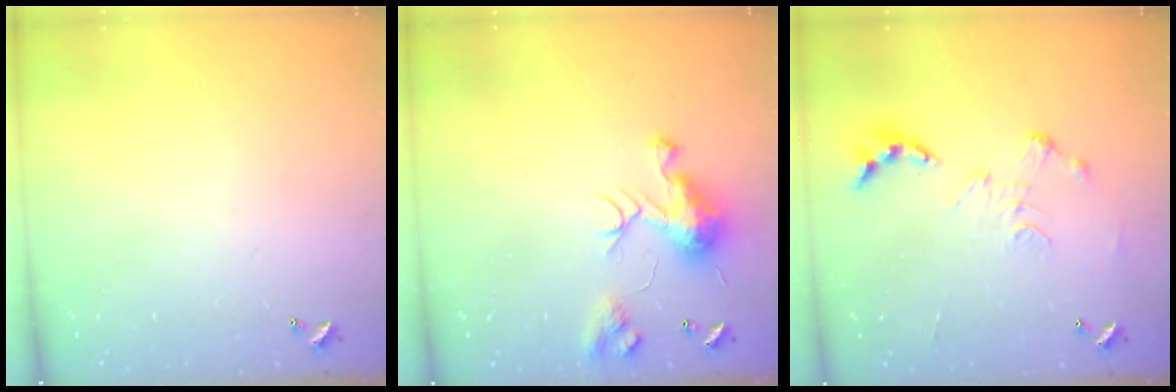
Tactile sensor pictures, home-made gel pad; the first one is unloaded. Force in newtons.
{"total": 9.0, "press": 9.0, "slide": 0.5}
{"total": 0.0}